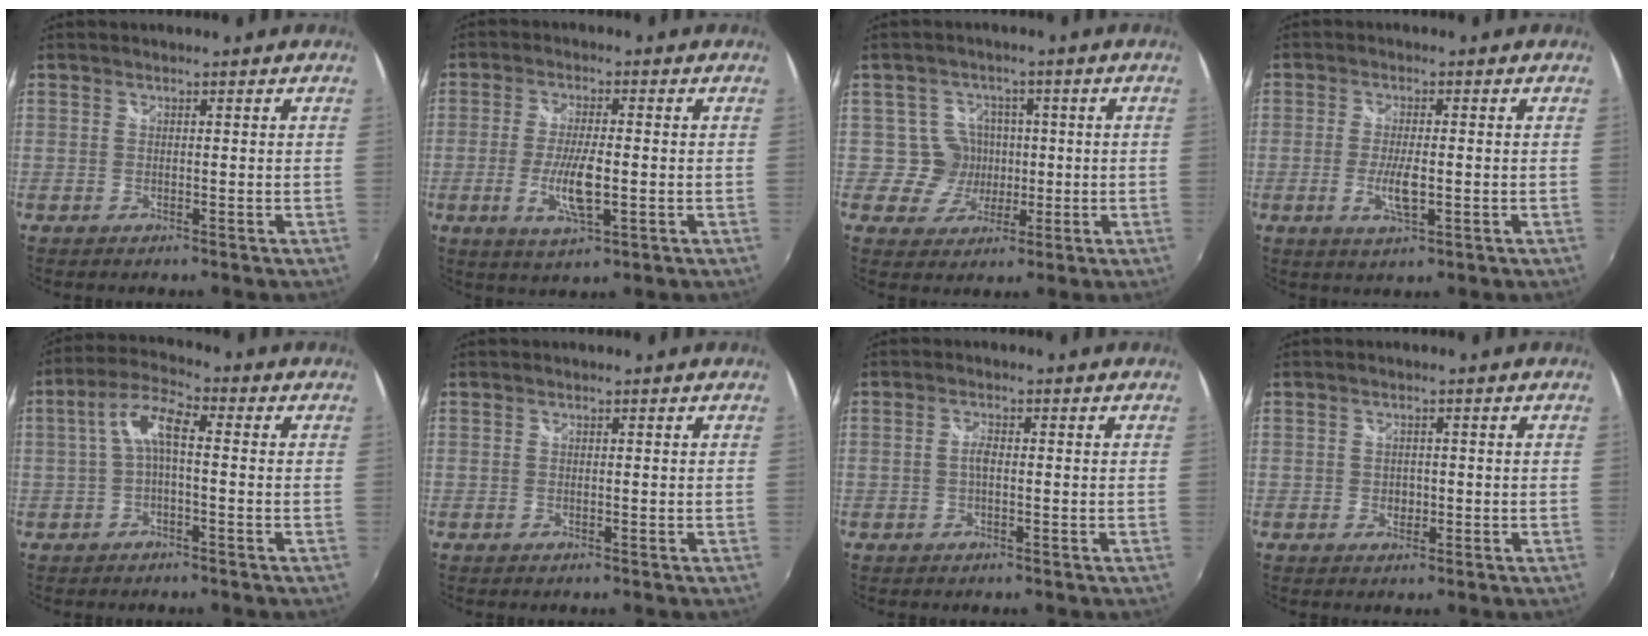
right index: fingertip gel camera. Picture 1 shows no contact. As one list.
[{"total": 7.6, "force": [-1.7, 1.9, 7.2], "torque": [-0.143, -0.011, -0.032]}, {"total": 5.6, "force": [-0.2, 5.6, -0.1], "torque": [0.000, 0.015, -0.004]}, {"total": 4.9, "force": [-1.2, 1.3, 4.6], "torque": [-0.092, -0.008, -0.021]}, {"total": 6.2, "force": [-0.4, 2.0, 5.9], "torque": [-0.125, 0.021, -0.008]}, {"total": 0.0}, {"total": 1.7, "force": [-0.3, 0.7, 1.6], "torque": [-0.031, 0.004, -0.007]}, {"total": 1.9, "force": [-0.4, 1.6, 0.8], "torque": [-0.011, 0.000, -0.007]}]